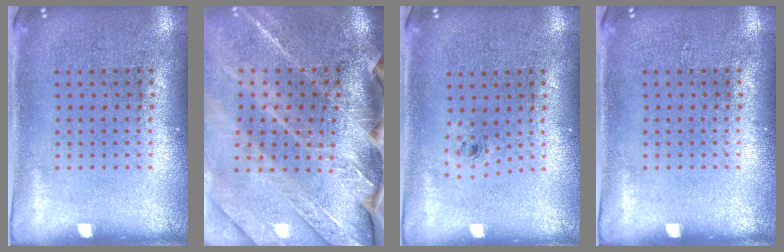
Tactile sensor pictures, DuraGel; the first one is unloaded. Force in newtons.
{"total": 3.9, "press": 3.4, "slide": 2.0}
{"total": 0.5, "press": 0.2, "slide": 0.5}
{"total": 0.0}